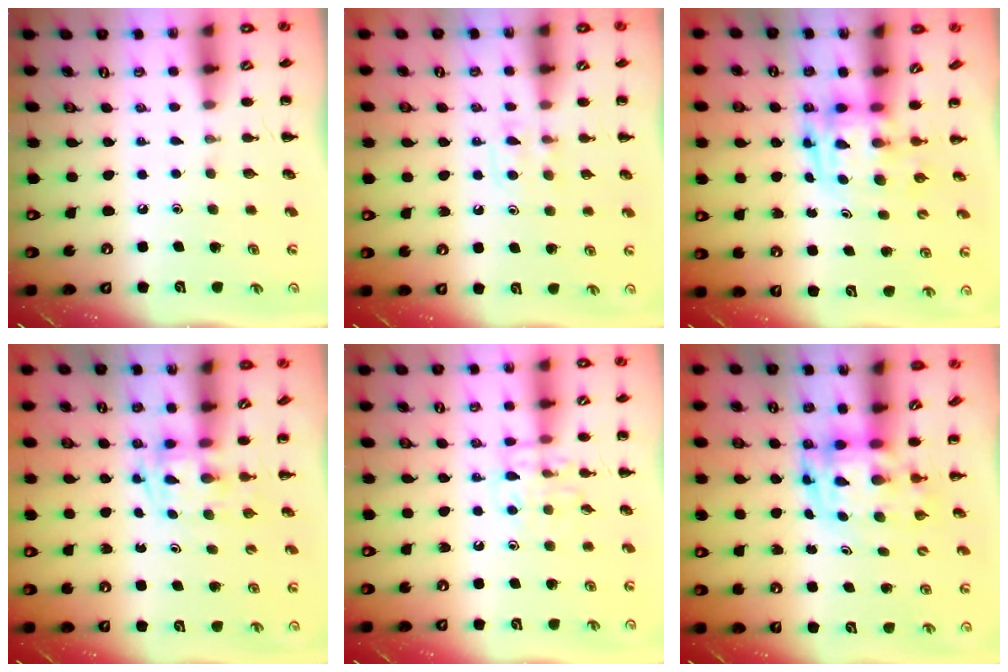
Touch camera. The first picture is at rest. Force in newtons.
{"total": 5.7, "press": 5.4, "slide": 1.9}
{"total": 3.9, "press": 3.8, "slide": 0.7}
{"total": 2.4, "press": 2.2, "slide": 1.1}
{"total": 9.2, "press": 9.2, "slide": 0.5}
{"total": 3.6, "press": 3.5, "slide": 0.7}